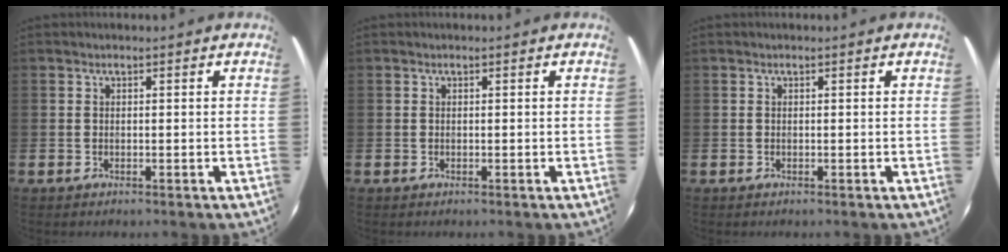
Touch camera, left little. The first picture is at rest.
{"total": 0.0}
{"total": 0.0}